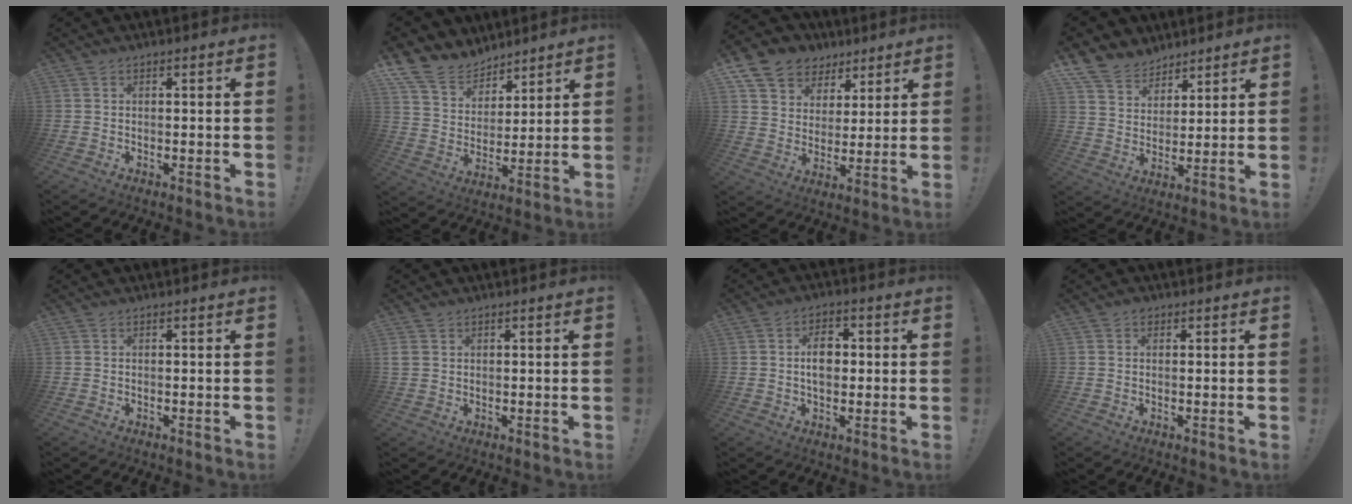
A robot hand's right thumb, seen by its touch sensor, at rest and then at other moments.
{"total": 13.4, "force": [10.4, 7.9, 3.0], "torque": [-0.067, -0.081, 0.201]}
{"total": 11.1, "force": [6.9, 8.3, 2.9], "torque": [-0.049, -0.049, 0.137]}
{"total": 9.9, "force": [7.7, 6.1, 1.3], "torque": [-0.035, -0.066, 0.153]}
{"total": 0.0}
{"total": 2.5, "force": [1.2, 2.0, 1.0], "torque": [-0.012, 0.001, 0.023]}
{"total": 7.0, "force": [0.4, 4.8, 5.0], "torque": [-0.074, 0.004, 0.002]}
{"total": 1.1, "force": [0.5, 0.8, 0.5], "torque": [-0.002, 0.001, 0.009]}